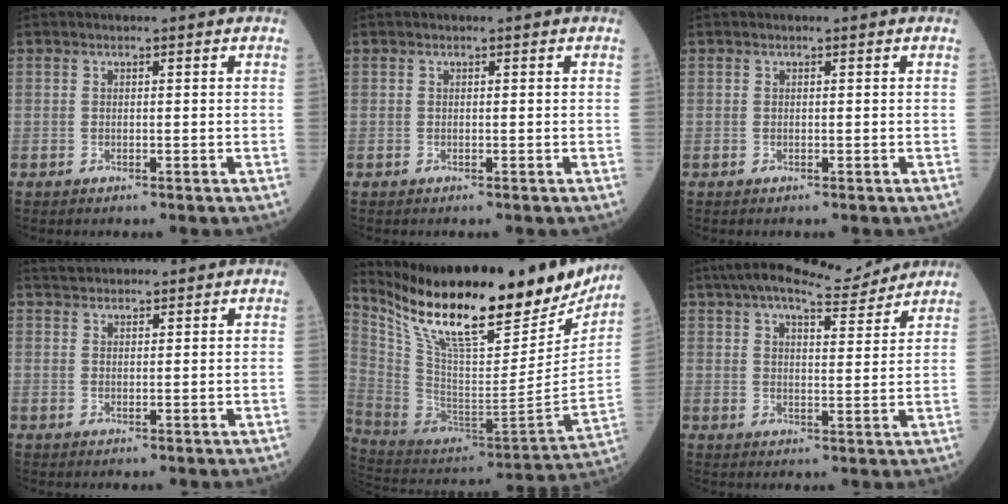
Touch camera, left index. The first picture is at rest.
{"total": 0.0}
{"total": 0.0}
{"total": 3.6, "force": [3.5, 0.8, 0.8], "torque": [-0.012, 0.031, 0.061]}
{"total": 29.5, "force": [22.5, 7.6, 17.5], "torque": [-0.299, -0.020, 0.349]}
{"total": 11.7, "force": [10.5, 1.7, 4.9], "torque": [-0.079, 0.011, 0.150]}